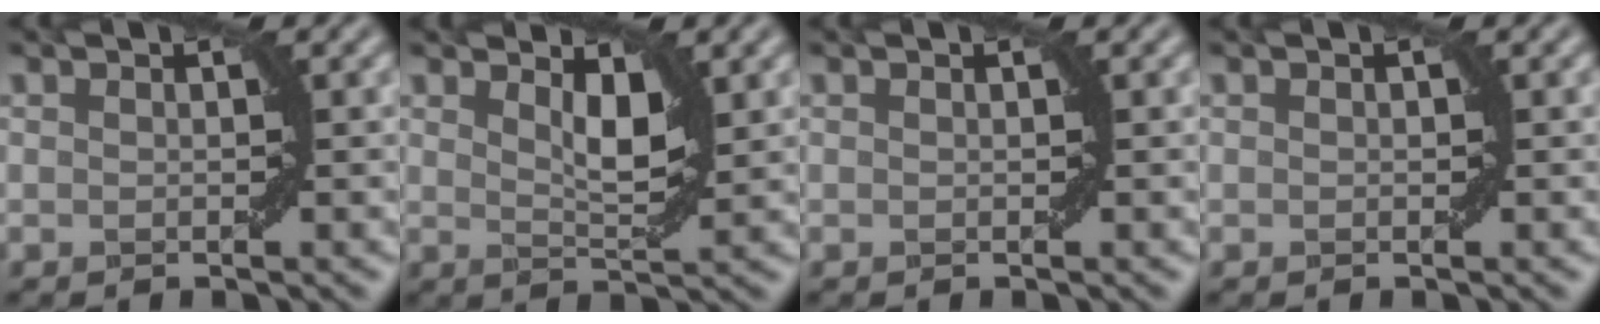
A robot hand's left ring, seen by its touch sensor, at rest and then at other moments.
{"total": 2.8, "force": [1.4, 0.9, 2.3], "torque": [-0.041, -0.007, 0.025]}
{"total": 0.0}
{"total": 0.0}